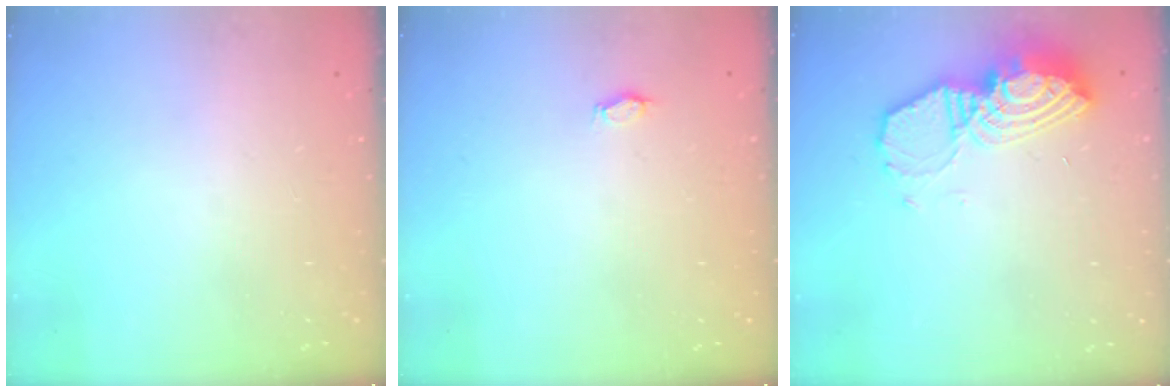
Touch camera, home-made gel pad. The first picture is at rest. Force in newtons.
{"total": 2.7, "press": 2.4, "slide": 1.1}
{"total": 15.7, "press": 15.6, "slide": 1.5}